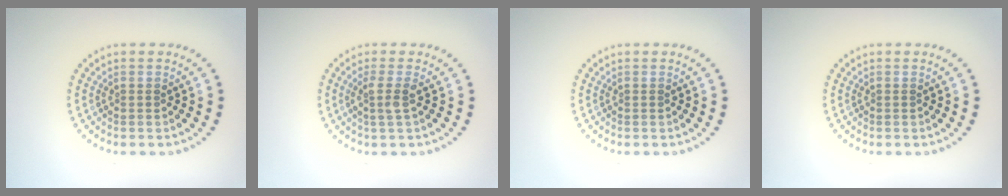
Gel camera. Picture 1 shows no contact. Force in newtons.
{"total": 1.7, "press": 1.2, "slide": 1.2}
{"total": 0.0}
{"total": 0.0}